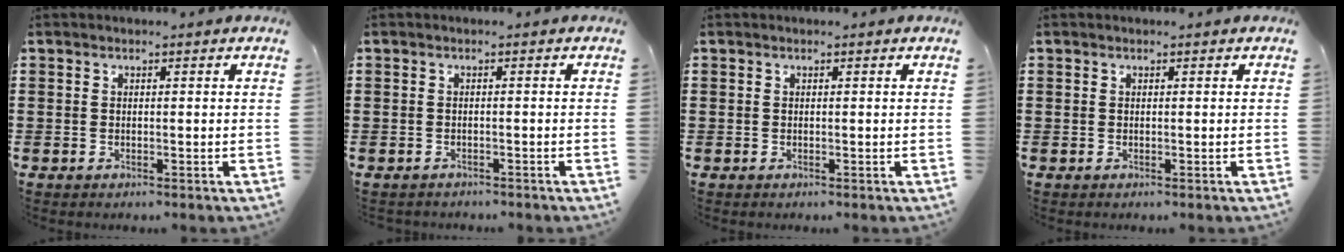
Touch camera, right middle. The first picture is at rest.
{"total": 0.8, "force": [-0.8, 0.1, -0.1], "torque": [-0.001, 0.001, -0.017]}
{"total": 0.0}
{"total": 0.0}